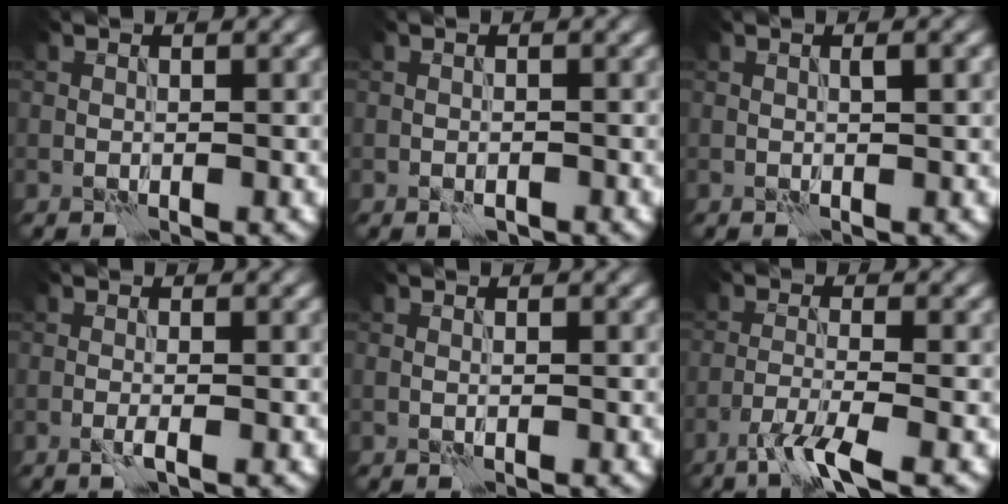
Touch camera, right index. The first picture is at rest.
{"total": 0.9, "force": [-0.6, 0.4, 0.6], "torque": [-0.007, -0.002, -0.008]}
{"total": 1.1, "force": [0.3, 0.1, 1.1], "torque": [-0.015, 0.003, 0.004]}
{"total": 1.2, "force": [-0.4, 0.1, 1.2], "torque": [-0.021, -0.001, -0.012]}
{"total": 0.0}
{"total": 4.0, "force": [-2.6, 0.4, 3.0], "torque": [-0.057, 0.004, -0.064]}